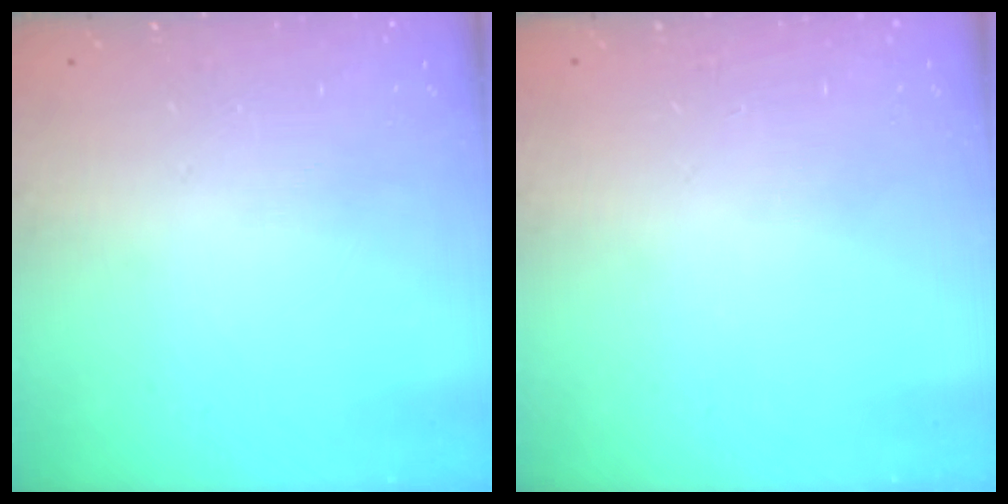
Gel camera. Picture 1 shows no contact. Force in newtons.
{"total": 0.0}